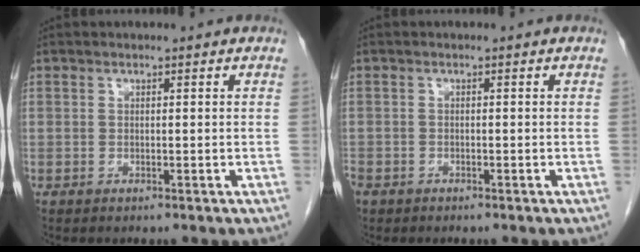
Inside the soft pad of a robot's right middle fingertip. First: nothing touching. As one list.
[{"total": 2.8, "force": [-2.0, 1.8, 1.0], "torque": [-0.032, -0.005, -0.038]}]